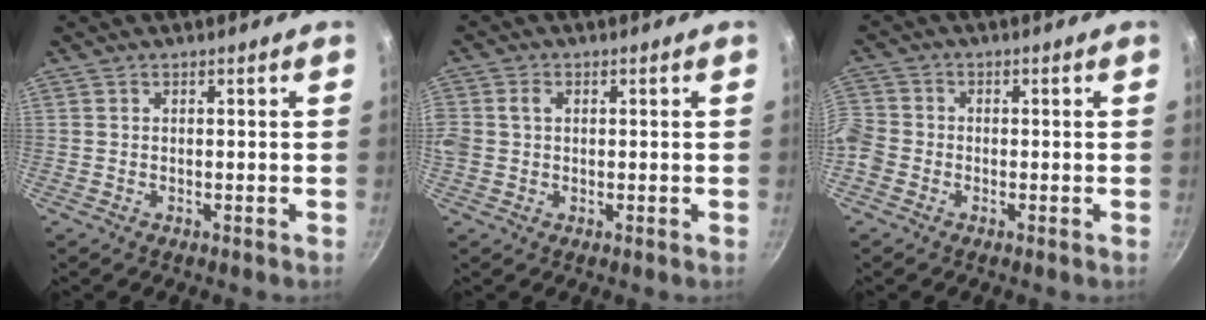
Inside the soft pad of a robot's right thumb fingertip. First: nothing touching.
{"total": 4.6, "force": [0.6, 3.6, 2.8], "torque": [-0.059, 0.011, 0.005]}
{"total": 6.8, "force": [-2.5, 5.7, 2.9], "torque": [-0.063, 0.019, -0.064]}